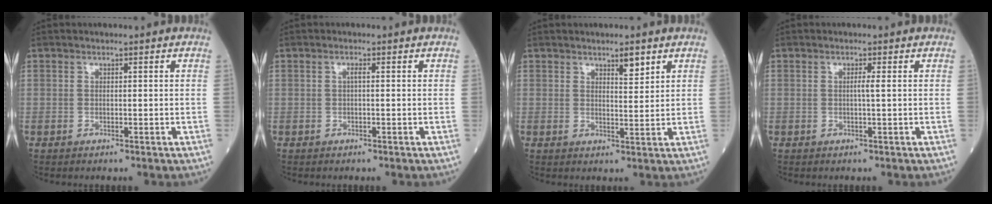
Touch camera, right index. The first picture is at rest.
{"total": 0.7, "force": [0.0, 0.0, 0.7], "torque": [-0.014, 0.002, -0.001]}
{"total": 2.9, "force": [2.0, 0.6, 2.0], "torque": [-0.032, -0.002, 0.032]}
{"total": 1.0, "force": [0.0, -0.3, 1.0], "torque": [-0.018, 0.001, -0.001]}